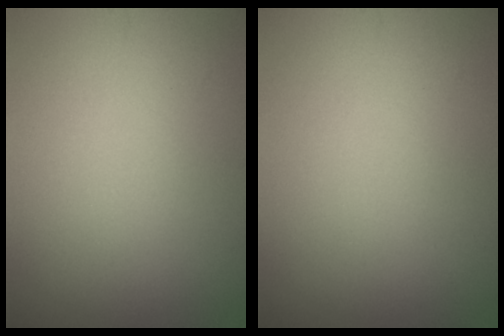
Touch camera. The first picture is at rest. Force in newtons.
{"total": 0.0}